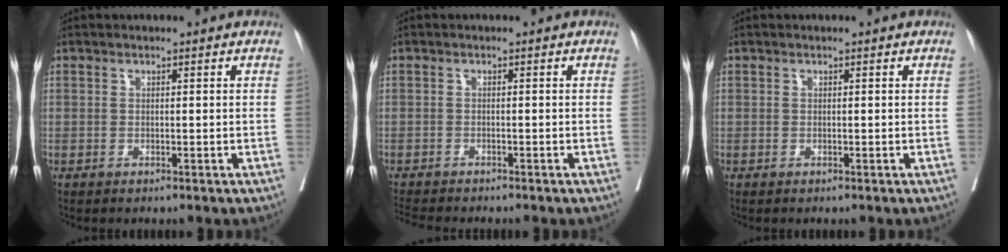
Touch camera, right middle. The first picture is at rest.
{"total": 4.2, "force": [-3.9, 0.2, 1.3], "torque": [-0.020, -0.013, -0.065]}
{"total": 0.0}